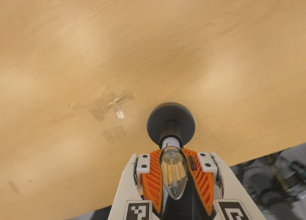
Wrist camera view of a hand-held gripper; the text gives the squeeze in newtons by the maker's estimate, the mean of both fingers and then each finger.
{"total": 26.1, "left": 27.3, "right": 25.0}